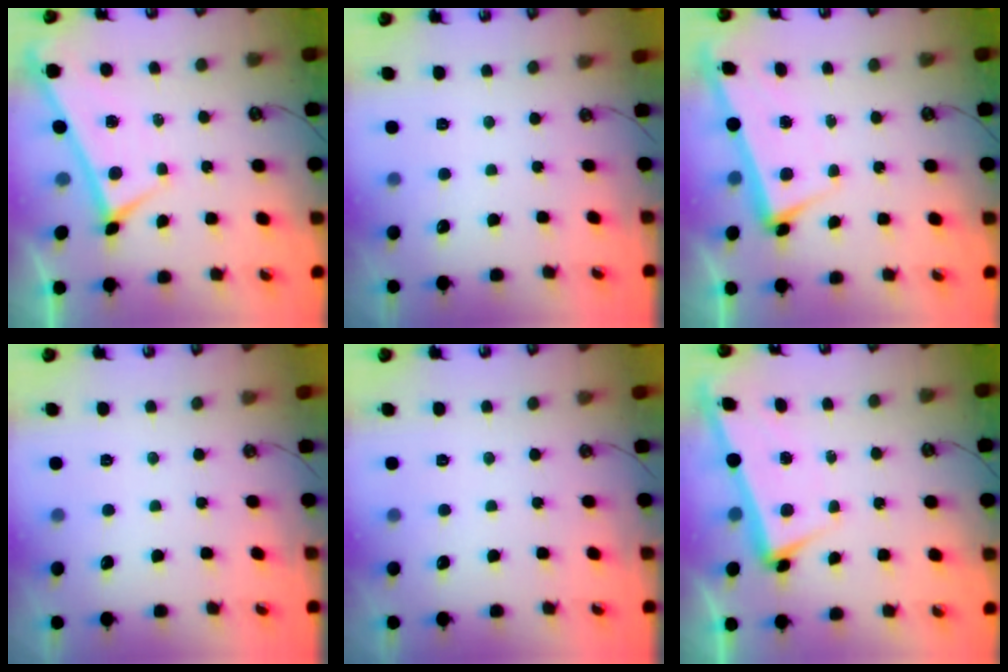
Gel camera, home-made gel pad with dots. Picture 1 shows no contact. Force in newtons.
{"total": 0.0}
{"total": 2.5, "press": 2.3, "slide": 1.0}
{"total": 0.0}
{"total": 0.0}
{"total": 3.3, "press": 3.1, "slide": 1.1}